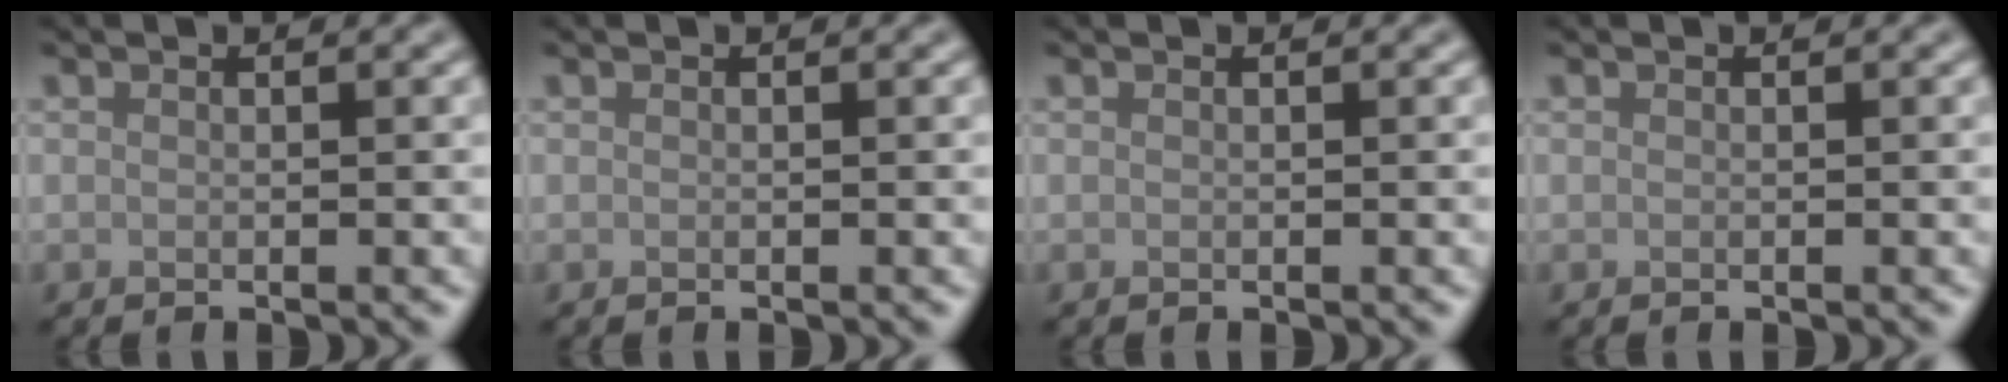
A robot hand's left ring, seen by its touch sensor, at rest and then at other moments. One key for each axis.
{"total": 0.0}
{"total": 0.0}
{"total": 0.0}